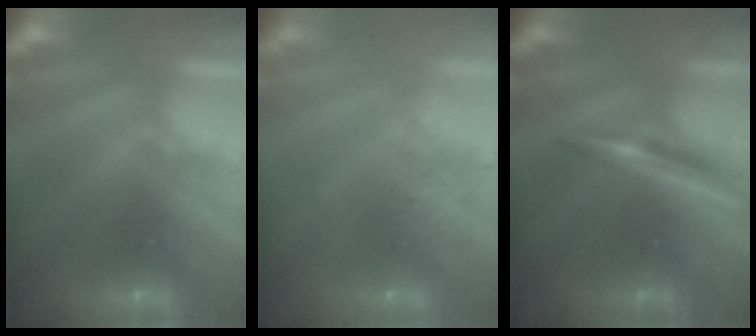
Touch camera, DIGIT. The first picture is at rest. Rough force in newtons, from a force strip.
{"total": 5.8}
{"total": 1.9}